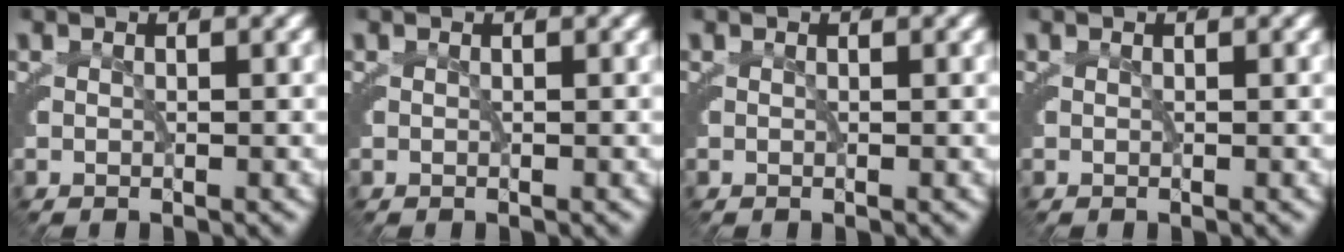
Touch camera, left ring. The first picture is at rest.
{"total": 0.0}
{"total": 0.0}
{"total": 0.0}